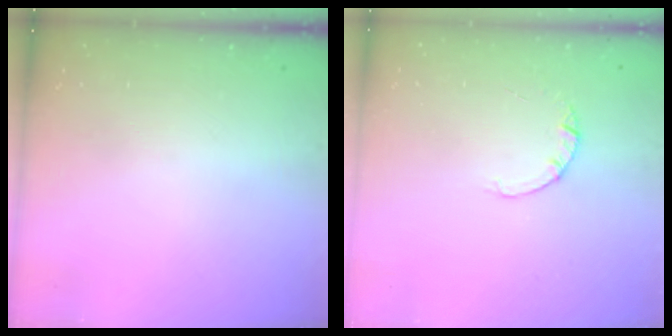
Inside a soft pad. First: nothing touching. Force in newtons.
{"total": 1.4, "press": 1.4, "slide": 0.2}